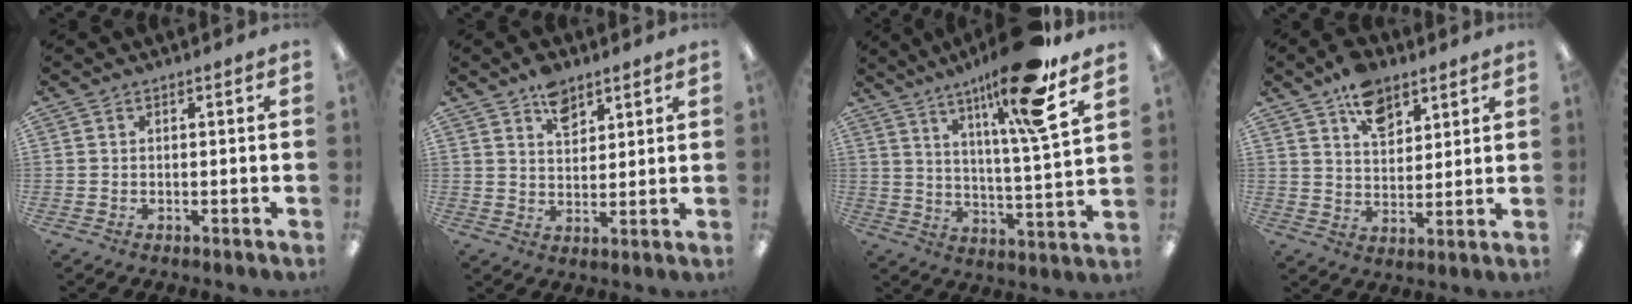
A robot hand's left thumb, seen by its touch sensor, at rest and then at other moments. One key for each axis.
{"total": 6.5, "fx": 4.5, "fy": 3.6, "fz": 3.0, "tx": -0.032, "ty": -0.025, "tz": 0.077}
{"total": 17.4, "fx": 12.3, "fy": 0.6, "fz": 12.3, "tx": -0.213, "ty": -0.061, "tz": 0.183}
{"total": 9.7, "fx": 6.3, "fy": 5.8, "fz": 4.5, "tx": -0.061, "ty": -0.029, "tz": 0.112}